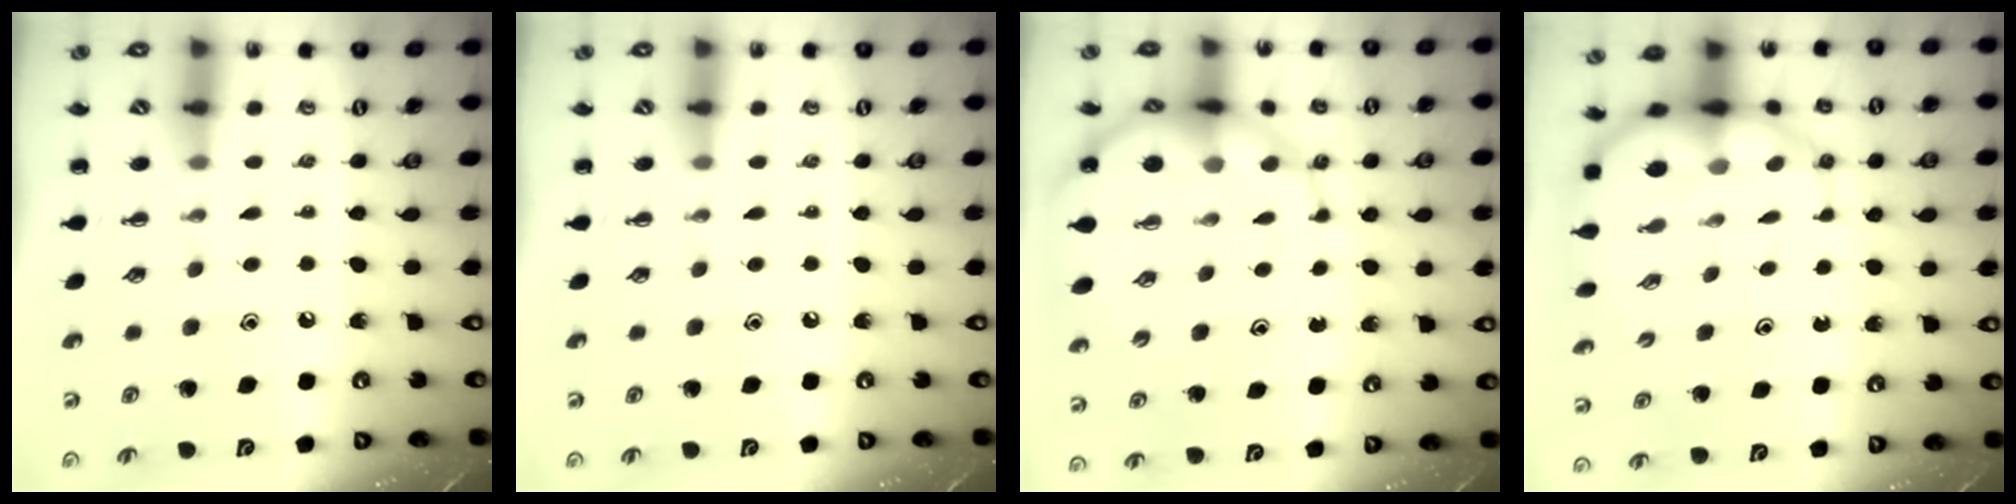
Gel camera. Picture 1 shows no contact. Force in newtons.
{"total": 0.0}
{"total": 9.3, "press": 8.8, "slide": 2.8}
{"total": 7.9, "press": 7.5, "slide": 2.2}